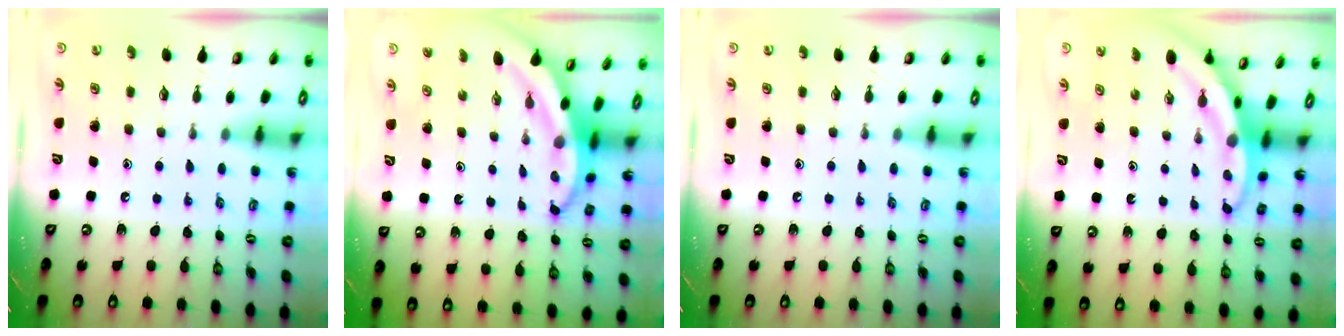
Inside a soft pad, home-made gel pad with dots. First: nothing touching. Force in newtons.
{"total": 4.3, "press": 4.3, "slide": 0.5}
{"total": 0.0}
{"total": 3.3, "press": 3.3, "slide": 0.3}